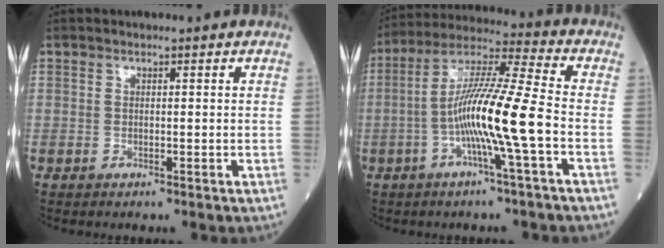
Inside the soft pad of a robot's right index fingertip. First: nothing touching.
{"total": 12.8, "force": [-3.2, -0.8, 12.4], "torque": [-0.234, 0.008, -0.068]}